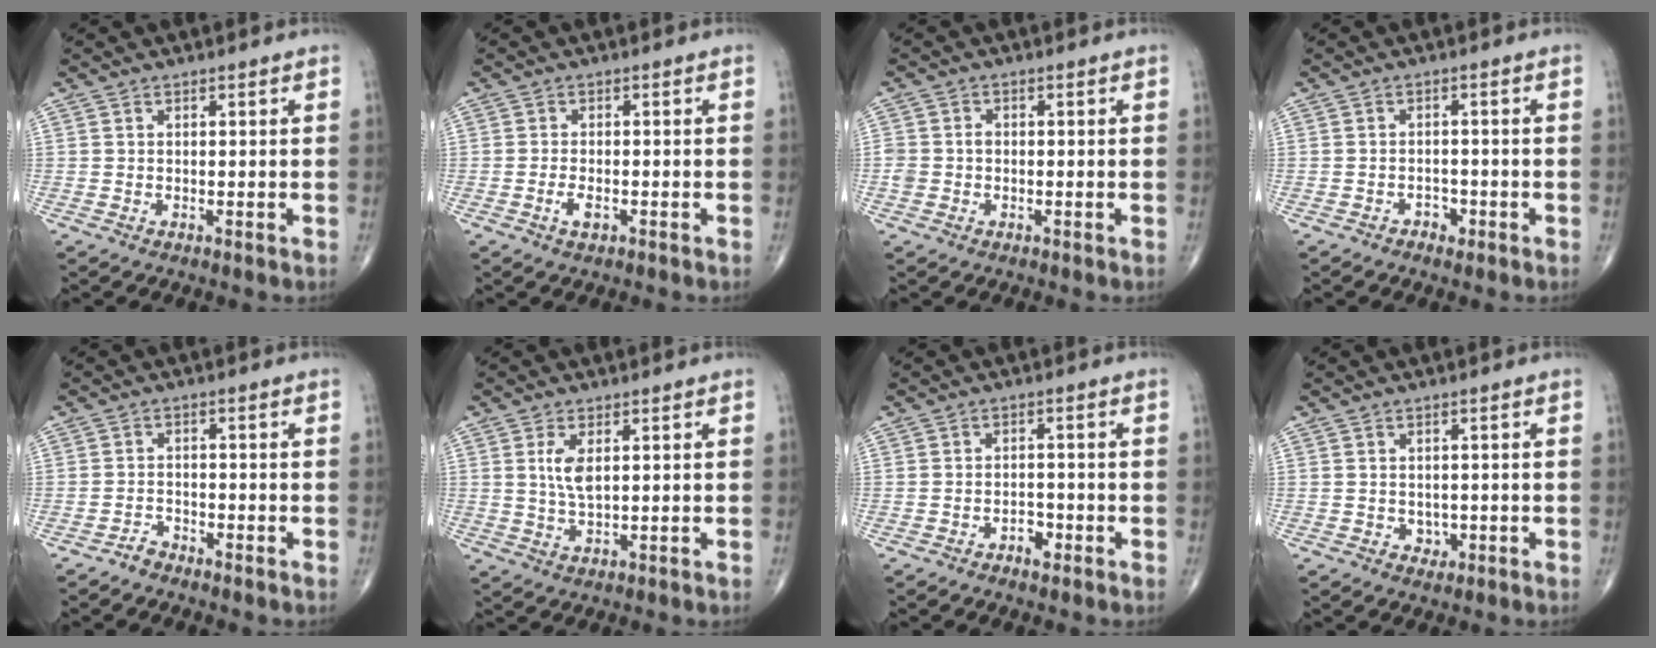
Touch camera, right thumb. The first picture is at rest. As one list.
[{"total": 2.4, "force": [-1.1, 1.0, 1.9], "torque": [-0.033, 0.003, -0.021]}, {"total": 2.8, "force": [-0.5, 2.4, 1.3], "torque": [-0.017, 0.011, -0.009]}, {"total": 1.9, "force": [-1.2, 1.3, 0.7], "torque": [0.003, 0.007, -0.021]}, {"total": 1.9, "force": [-1.8, 0.5, 0.2], "torque": [0.001, 0.005, -0.038]}, {"total": 4.3, "force": [1.1, 1.8, 3.8], "torque": [-0.075, -0.007, 0.025]}, {"total": 2.5, "force": [-1.5, 1.4, 1.4], "torque": [-0.009, 0.010, -0.026]}, {"total": 1.9, "force": [-0.5, 1.6, 0.8], "torque": [0.002, 0.003, -0.004]}]